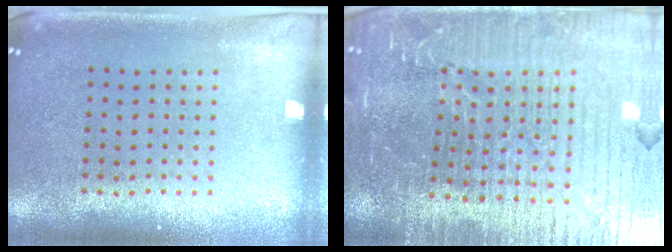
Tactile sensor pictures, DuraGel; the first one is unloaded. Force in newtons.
{"total": 7.0, "press": 6.1, "slide": 3.4}